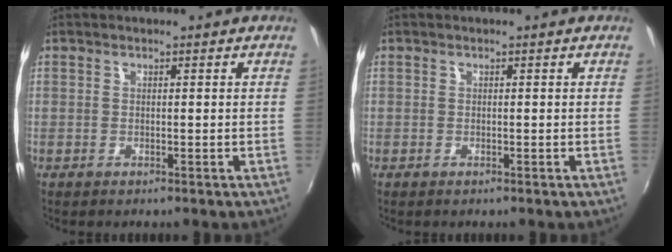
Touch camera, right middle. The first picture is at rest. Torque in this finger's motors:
{"motor_torque": [0.00, 0.00, 0.00, -0.01]}